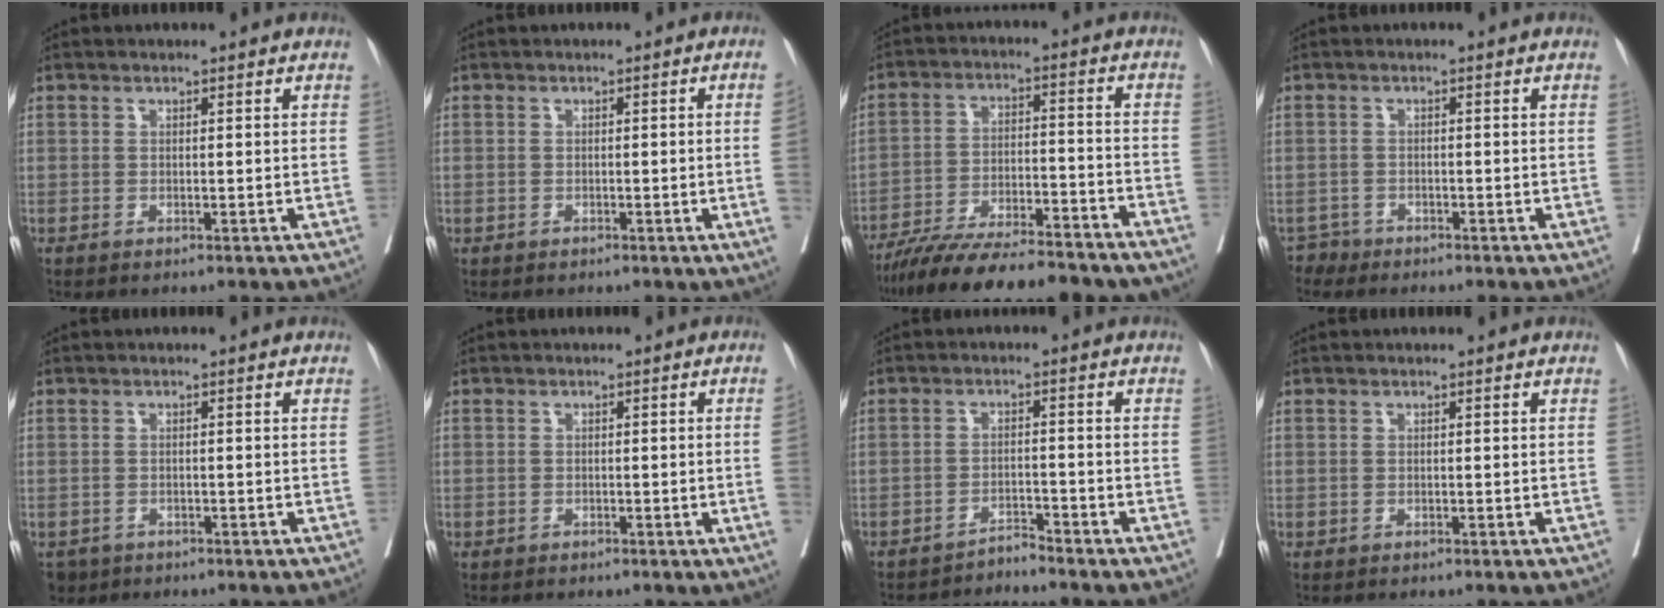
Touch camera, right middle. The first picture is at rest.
{"total": 2.7, "force": [-0.4, -0.9, 2.5], "torque": [-0.034, 0.000, -0.003]}
{"total": 17.9, "force": [-15.4, 2.6, 8.6], "torque": [-0.140, -0.007, -0.244]}
{"total": 1.4, "force": [-1.2, 0.5, -0.6], "torque": [0.012, 0.001, -0.024]}
{"total": 2.9, "force": [-1.7, 2.2, 0.5], "torque": [-0.004, 0.001, -0.027]}
{"total": 1.9, "force": [-0.3, -0.7, 1.8], "torque": [-0.022, -0.001, -0.003]}
{"total": 2.4, "force": [-2.2, -0.5, -0.6], "torque": [0.018, -0.008, -0.034]}
{"total": 0.0}